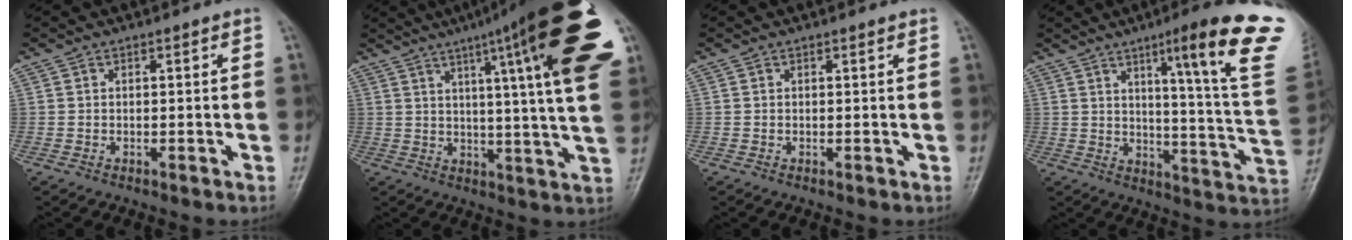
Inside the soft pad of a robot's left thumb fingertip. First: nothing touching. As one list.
[{"total": 25.5, "force": [11.1, 3.4, 22.7], "torque": [-0.272, -0.015, 0.143]}, {"total": 0.5, "force": [0.4, 0.0, 0.3], "torque": [-0.007, -0.001, 0.006]}, {"total": 21.6, "force": [11.4, 1.2, 18.3], "torque": [-0.226, -0.055, 0.148]}]